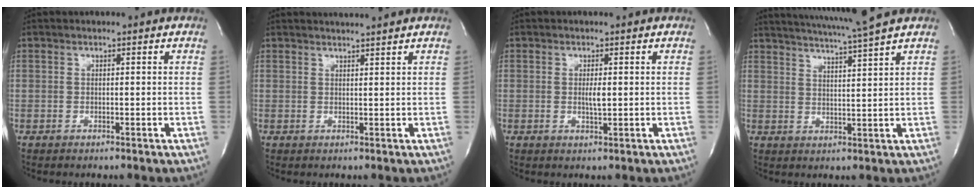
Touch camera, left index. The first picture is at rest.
{"total": 3.8, "force": [3.7, -0.5, 1.1], "torque": [-0.018, 0.011, 0.049]}
{"total": 1.8, "force": [0.1, 0.3, 1.8], "torque": [-0.035, -0.003, 0.004]}
{"total": 9.8, "force": [8.6, -2.0, 4.3], "torque": [-0.078, -0.009, 0.127]}